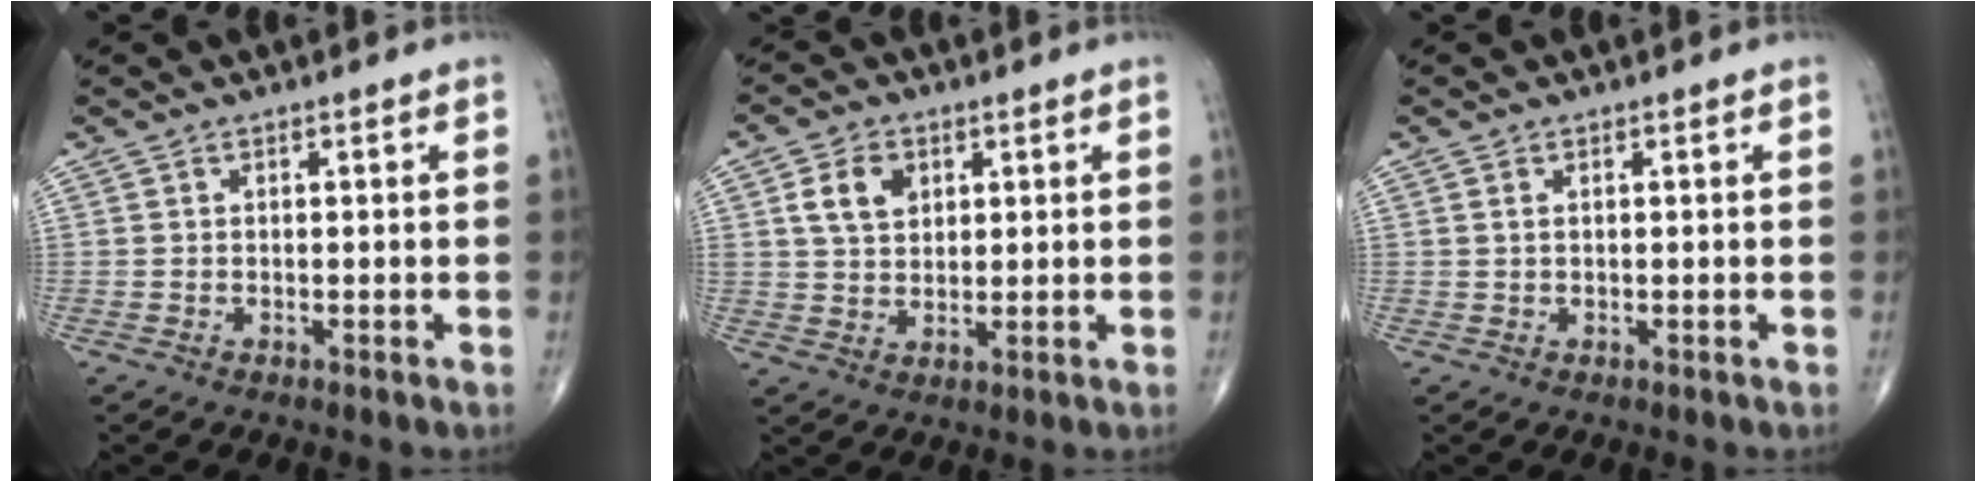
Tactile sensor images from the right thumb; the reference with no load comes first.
{"total": 6.8, "force": [2.5, 4.9, 4.0], "torque": [-0.055, -0.007, 0.046]}
{"total": 0.7, "force": [0.3, 0.4, 0.6], "torque": [-0.013, 0.005, 0.007]}